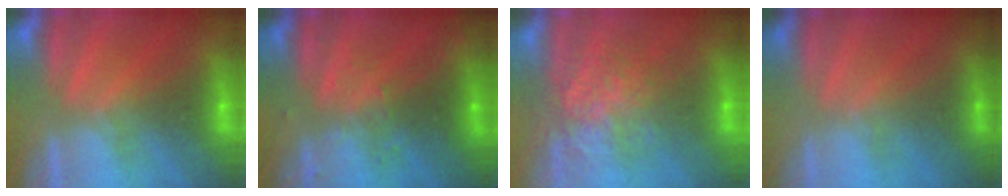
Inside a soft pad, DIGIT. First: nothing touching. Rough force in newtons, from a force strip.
{"total": 3.0}
{"total": 7.7}
{"total": 1.7}